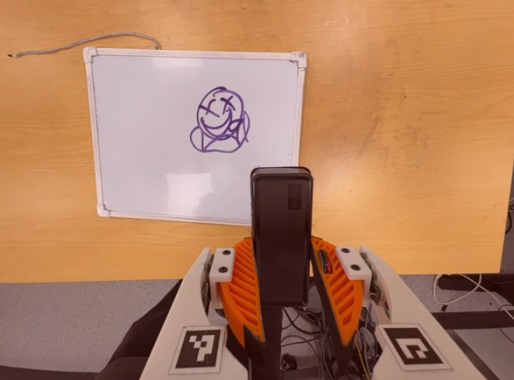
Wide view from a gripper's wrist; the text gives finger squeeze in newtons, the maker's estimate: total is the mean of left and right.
{"total": 4.2, "left": 3.0, "right": 5.5}